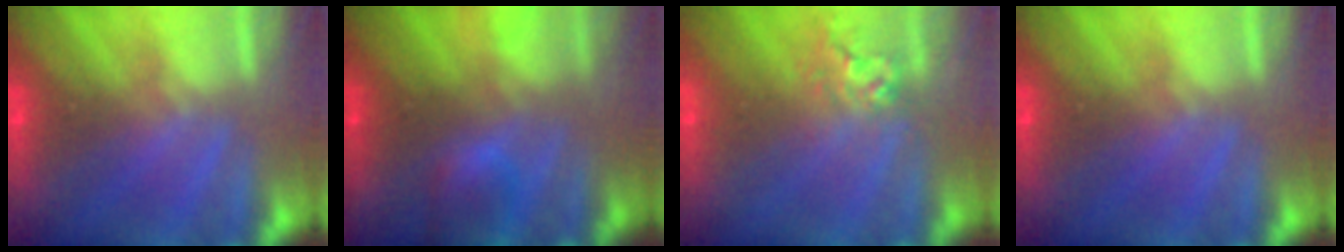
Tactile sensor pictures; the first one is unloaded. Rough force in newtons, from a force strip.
{"total": 8.2}
{"total": 2.7}
{"total": 0.0}